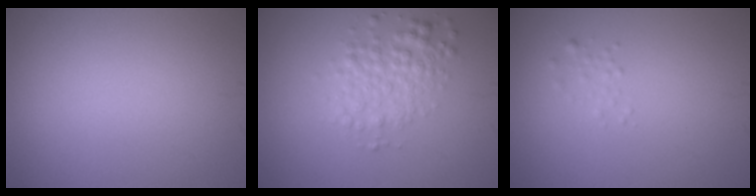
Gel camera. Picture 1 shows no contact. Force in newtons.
{"total": 3.2, "press": 3.2, "slide": 0.0}
{"total": 0.8, "press": 0.8, "slide": 0.0}